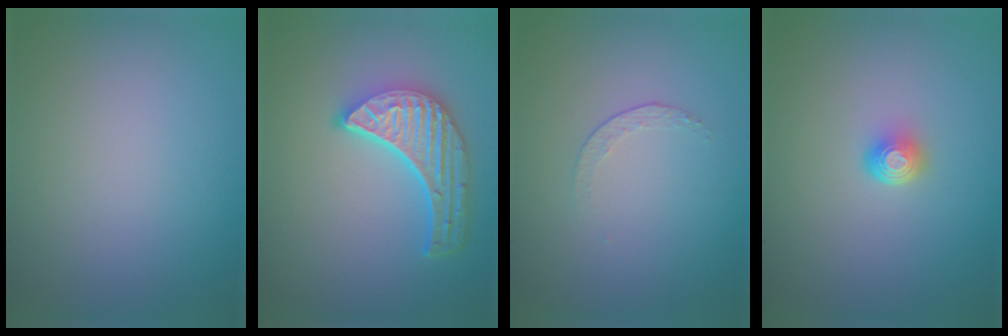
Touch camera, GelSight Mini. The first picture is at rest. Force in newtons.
{"total": 5.7, "press": 4.3, "slide": 3.7}
{"total": 1.2, "press": 0.5, "slide": 1.1}
{"total": 1.8, "press": 1.3, "slide": 1.3}